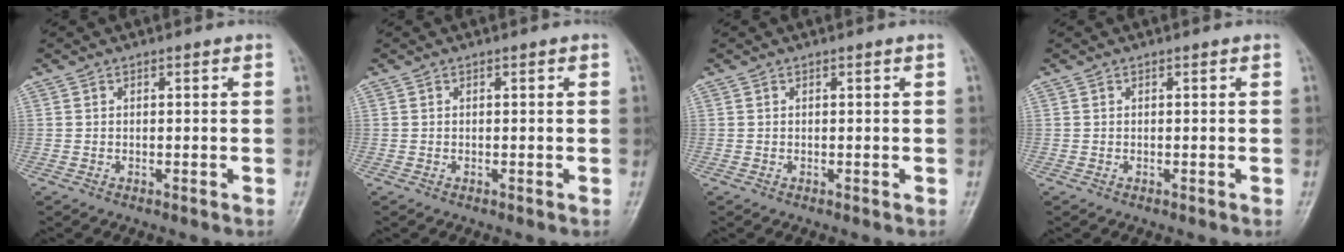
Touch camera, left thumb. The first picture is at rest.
{"total": 0.0}
{"total": 0.0}
{"total": 0.0}